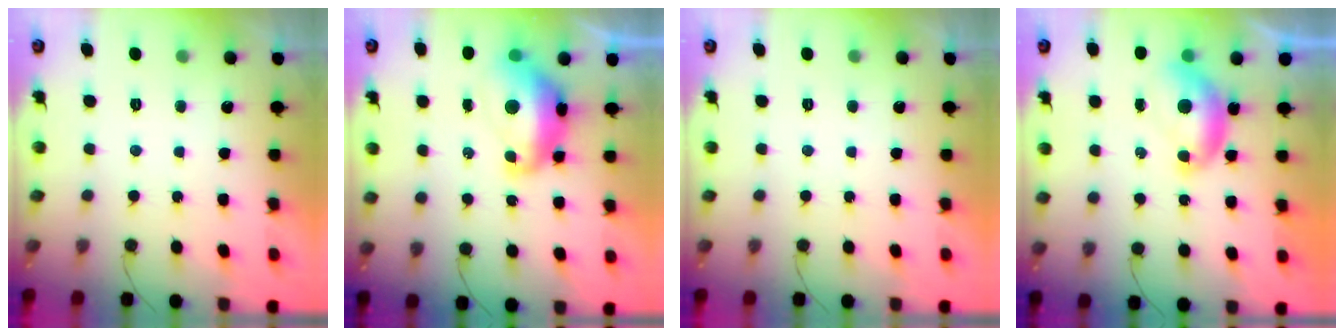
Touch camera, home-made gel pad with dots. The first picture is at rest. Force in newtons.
{"total": 13.3, "press": 13.2, "slide": 1.3}
{"total": 0.0}
{"total": 7.2, "press": 7.2, "slide": 0.7}